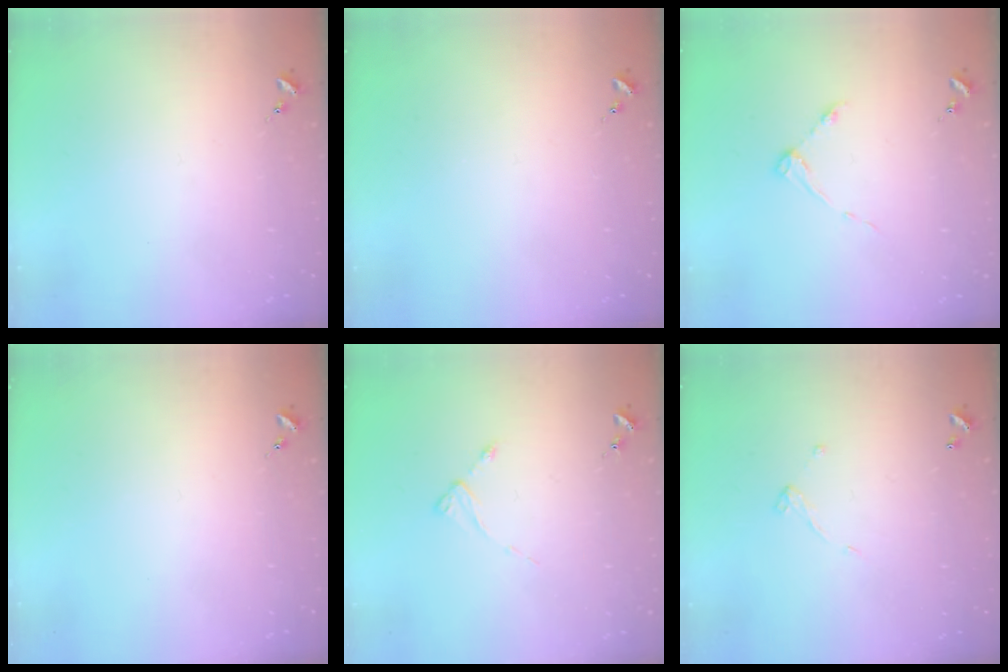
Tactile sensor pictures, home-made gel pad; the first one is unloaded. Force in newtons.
{"total": 0.0}
{"total": 3.7, "press": 3.7, "slide": 0.4}
{"total": 0.0}
{"total": 2.5, "press": 2.5, "slide": 0.3}
{"total": 4.4, "press": 4.4, "slide": 0.2}